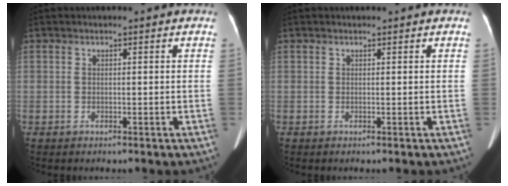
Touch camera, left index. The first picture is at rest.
{"total": 0.9, "force": [0.8, 0.1, 0.4], "torque": [-0.008, 0.001, 0.010]}